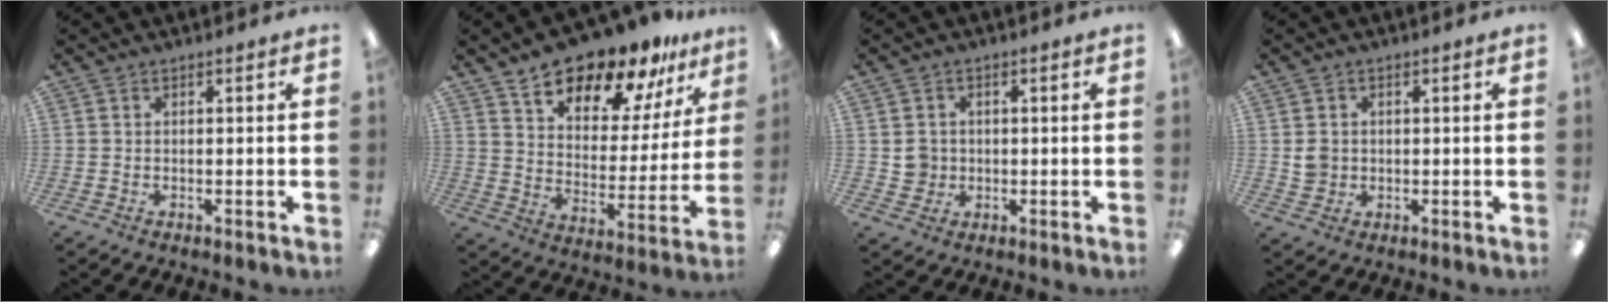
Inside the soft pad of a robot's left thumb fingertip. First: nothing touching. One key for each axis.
{"total": 16.3, "fx": 13.9, "fy": 6.2, "fz": 5.8, "tx": -0.102, "ty": -0.102, "tz": 0.245}
{"total": 3.8, "fx": 0.3, "fy": 3.8, "fz": 0.6, "tx": -0.002, "ty": 0.000, "tz": 0.003}
{"total": 3.4, "fx": 0.3, "fy": 3.2, "fz": 1.0, "tx": -0.005, "ty": 0.000, "tz": 0.002}